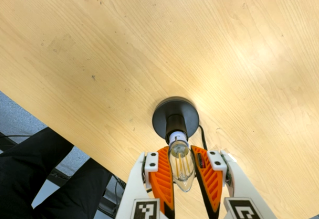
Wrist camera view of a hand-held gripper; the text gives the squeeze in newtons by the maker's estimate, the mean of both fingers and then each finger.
{"total": 14.3, "left": 14.4, "right": 14.3}